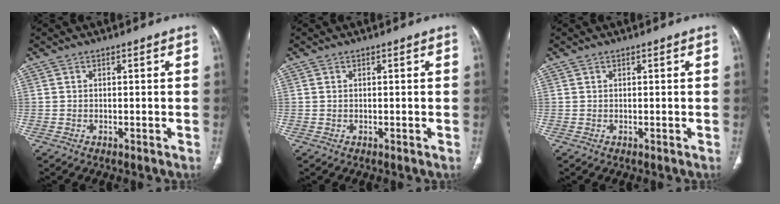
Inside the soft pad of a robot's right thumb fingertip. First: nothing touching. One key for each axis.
{"total": 0.0}
{"total": 0.0}